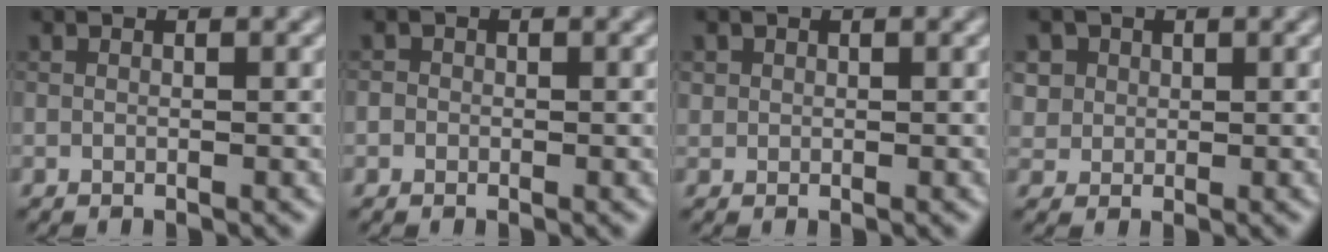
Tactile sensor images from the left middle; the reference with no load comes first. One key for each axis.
{"total": 0.9, "fx": -0.1, "fy": 0.9, "fz": 0.1, "tx": 0.009, "ty": 0.000, "tz": -0.008}
{"total": 0.6, "fx": 0.2, "fy": 0.6, "fz": 0.0, "tx": 0.006, "ty": -0.002, "tz": 0.003}
{"total": 4.0, "fx": 1.8, "fy": 3.3, "fz": 1.3, "tx": -0.027, "ty": 0.010, "tz": 0.031}